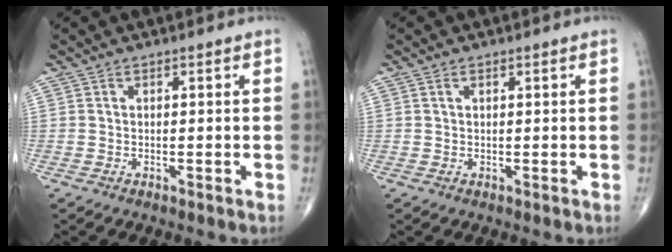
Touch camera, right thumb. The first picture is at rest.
{"total": 0.8, "force": [0.4, 0.4, 0.5], "torque": [-0.010, 0.001, 0.007]}